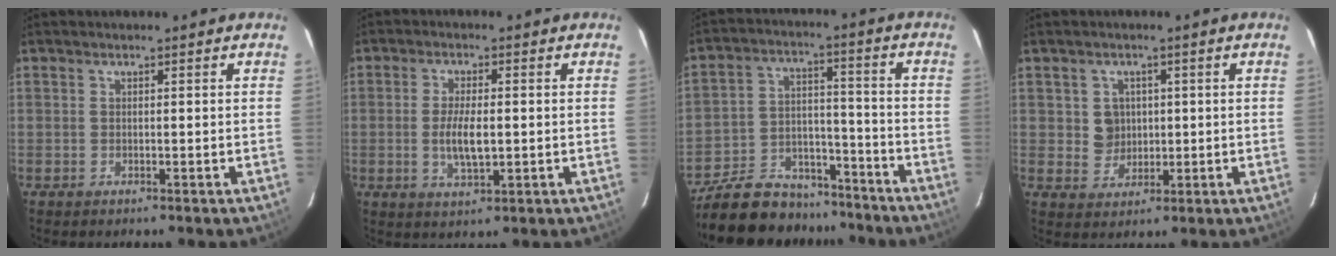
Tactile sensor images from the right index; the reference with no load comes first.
{"total": 6.0, "force": [-0.6, 2.2, 5.5], "torque": [-0.110, -0.008, -0.008]}
{"total": 18.8, "force": [-15.6, 8.4, 6.3], "torque": [-0.153, 0.029, -0.231]}
{"total": 4.3, "force": [0.9, 4.2, 0.9], "torque": [-0.016, 0.011, 0.024]}